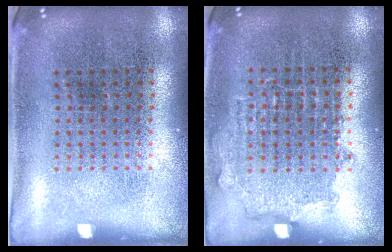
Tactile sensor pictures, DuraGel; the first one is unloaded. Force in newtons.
{"total": 0.9, "press": 0.8, "slide": 0.4}